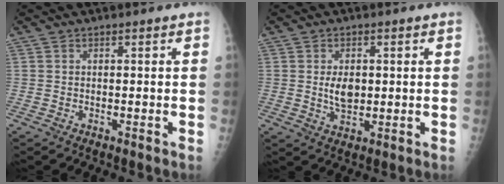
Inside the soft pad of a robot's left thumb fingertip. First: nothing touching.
{"total": 4.8, "force": [0.5, 3.0, 3.7], "torque": [-0.054, -0.007, 0.013]}